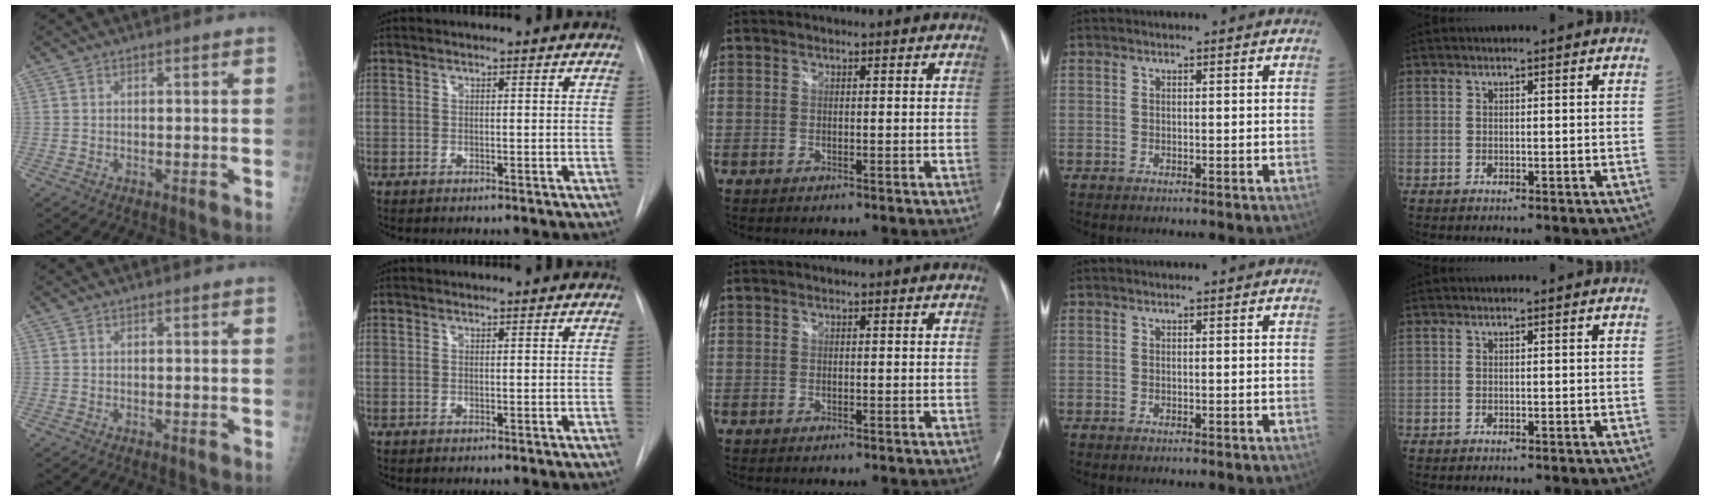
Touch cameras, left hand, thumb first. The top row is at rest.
{}